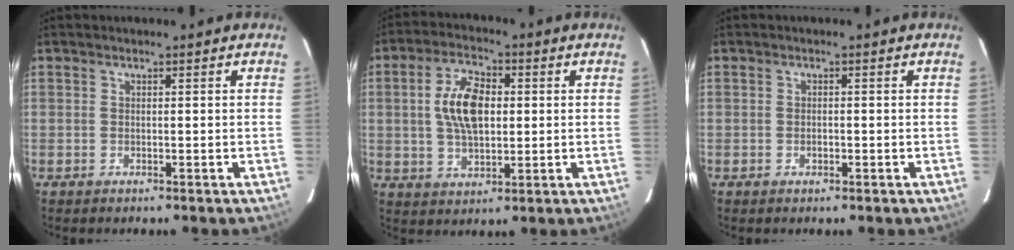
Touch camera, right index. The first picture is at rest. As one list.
[{"total": 9.9, "force": [1.1, 5.4, 8.2], "torque": [-0.156, 0.013, 0.023]}, {"total": 1.2, "force": [-0.5, 0.9, 0.6], "torque": [-0.010, 0.002, -0.008]}]